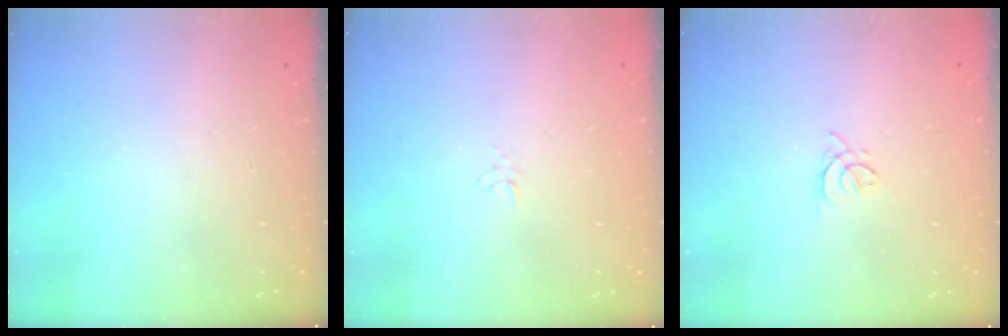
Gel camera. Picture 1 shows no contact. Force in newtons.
{"total": 2.6, "press": 2.6, "slide": 0.3}
{"total": 2.4, "press": 2.3, "slide": 0.6}